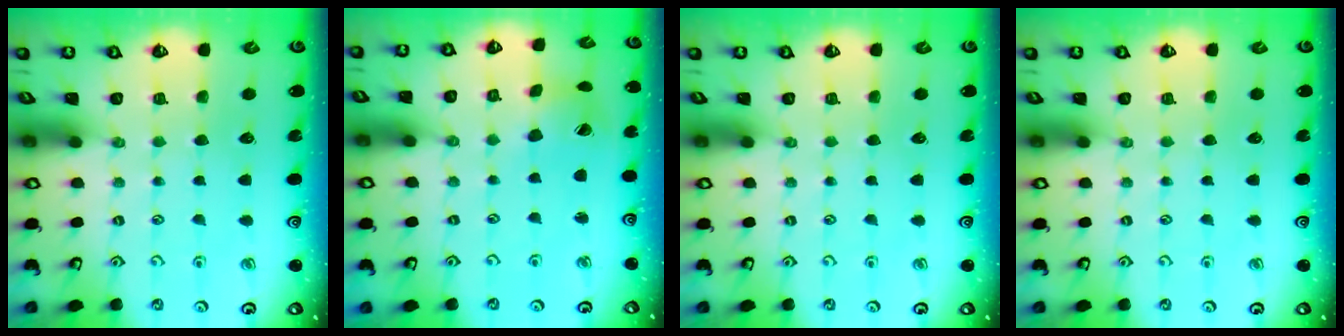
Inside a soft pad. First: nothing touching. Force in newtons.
{"total": 5.3, "press": 5.3, "slide": 0.6}
{"total": 0.0}
{"total": 0.0}